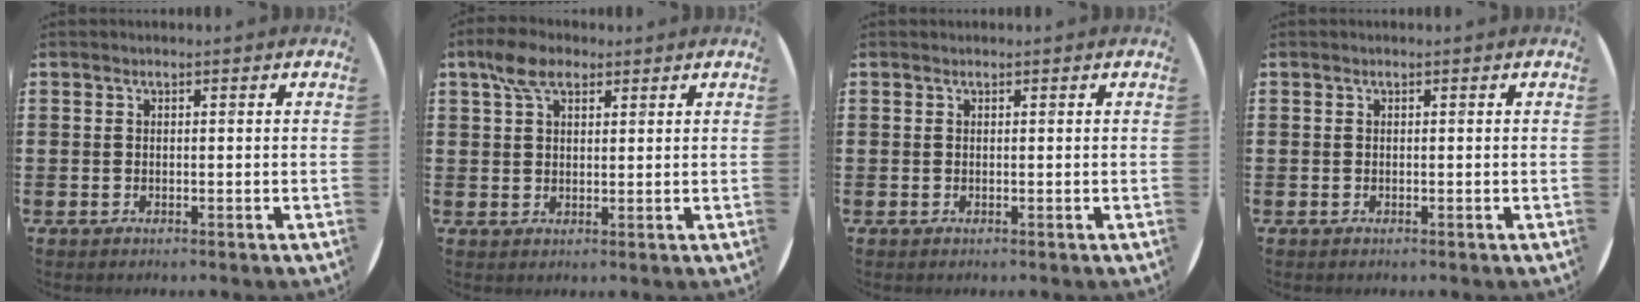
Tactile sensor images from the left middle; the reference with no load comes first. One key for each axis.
{"total": 4.9, "fx": 3.2, "fy": 2.6, "fz": 2.6, "tx": -0.051, "ty": 0.009, "tz": 0.058}
{"total": 0.0}
{"total": 0.0}